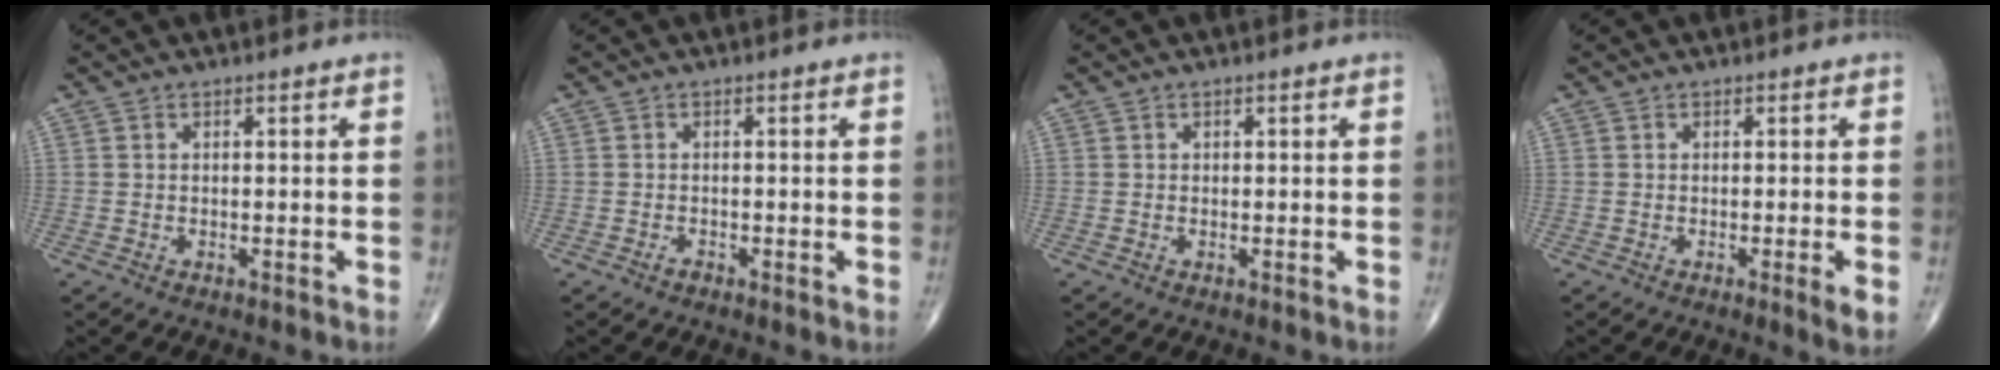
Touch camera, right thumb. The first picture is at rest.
{"total": 0.7, "force": [-0.5, 0.2, 0.5], "torque": [-0.010, -0.001, -0.012]}
{"total": 0.0}
{"total": 2.7, "force": [-0.7, 0.1, 2.6], "torque": [-0.041, -0.008, -0.012]}